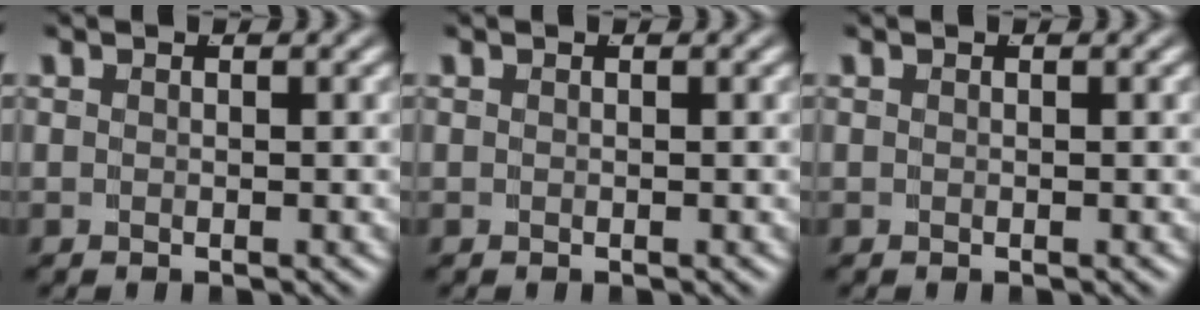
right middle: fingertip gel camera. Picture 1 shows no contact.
{"total": 0.0}
{"total": 0.0}